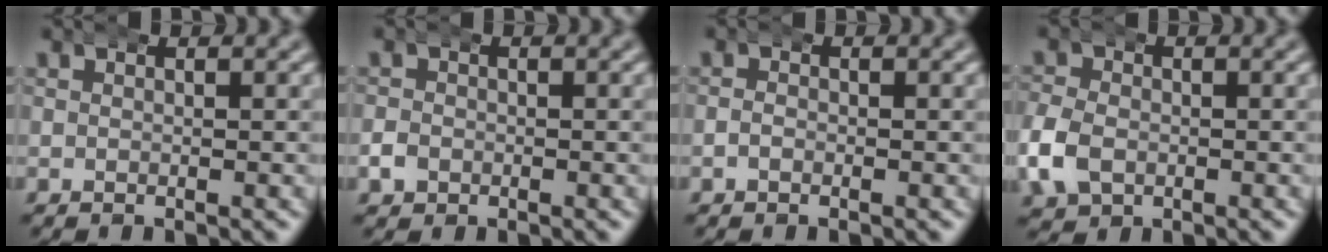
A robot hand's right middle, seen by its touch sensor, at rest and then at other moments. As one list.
[{"total": 1.5, "force": [-0.5, 1.4, 0.4], "torque": [-0.015, 0.001, -0.014]}, {"total": 0.6, "force": [-0.6, 0.2, 0.2], "torque": [0.001, 0.001, -0.016]}, {"total": 3.7, "force": [-1.0, 3.1, 1.7], "torque": [-0.054, -0.005, -0.020]}]